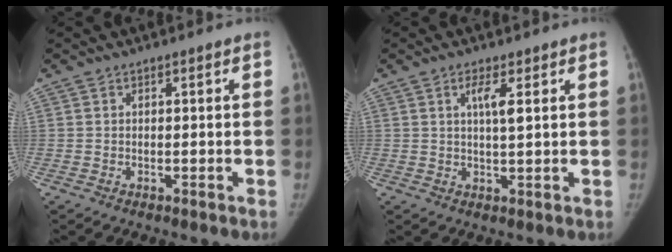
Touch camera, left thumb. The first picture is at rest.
{"total": 3.8, "force": [1.6, 0.8, 3.3], "torque": [-0.055, -0.009, 0.028]}